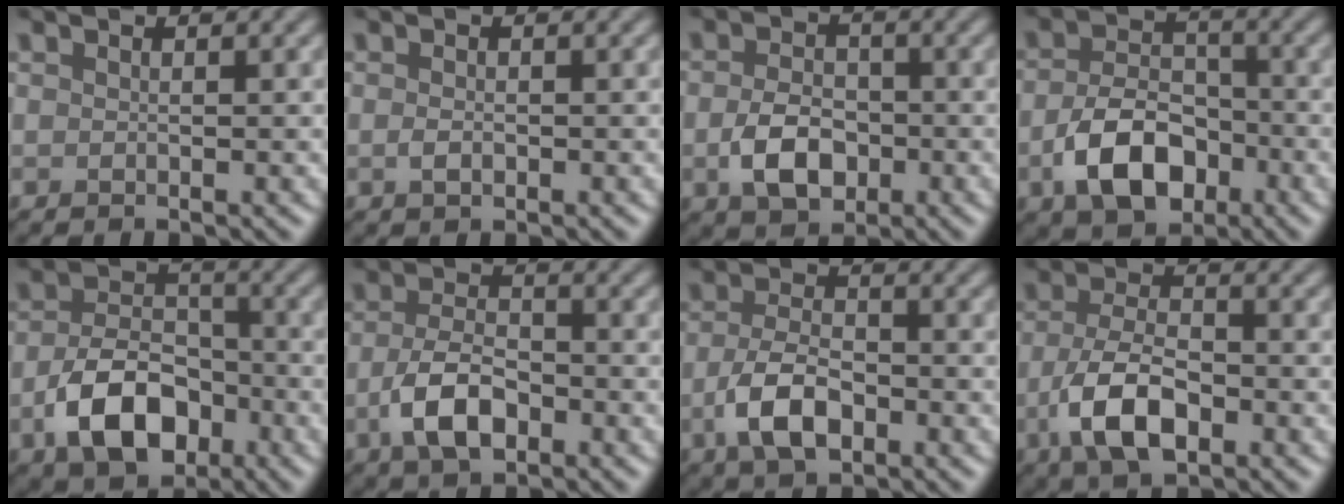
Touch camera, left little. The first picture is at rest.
{"total": 1.0, "force": [-0.3, 0.7, 0.7], "torque": [-0.017, -0.001, -0.006]}
{"total": 4.5, "force": [-1.3, 3.1, 3.0], "torque": [-0.062, -0.006, -0.028]}
{"total": 6.6, "force": [-2.6, 4.2, 4.3], "torque": [-0.084, -0.006, -0.047]}
{"total": 7.3, "force": [-3.1, 4.5, 4.8], "torque": [-0.091, -0.006, -0.054]}
{"total": 4.9, "force": [-2.0, 2.5, 3.7], "torque": [-0.078, -0.003, -0.042]}
{"total": 4.8, "force": [-1.9, 2.5, 3.7], "torque": [-0.078, -0.004, -0.041]}
{"total": 5.9, "force": [-2.3, 2.8, 4.6], "torque": [-0.095, -0.006, -0.049]}